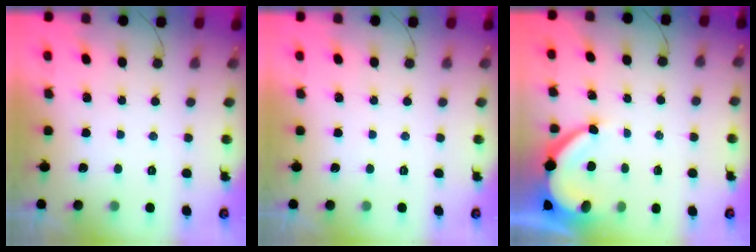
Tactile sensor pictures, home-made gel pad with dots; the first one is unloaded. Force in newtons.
{"total": 0.0}
{"total": 6.9, "press": 6.8, "slide": 1.0}